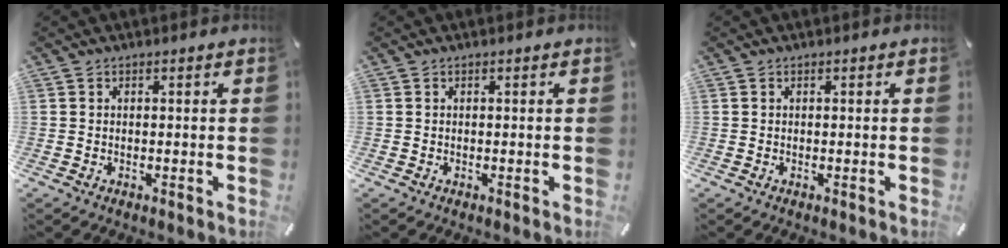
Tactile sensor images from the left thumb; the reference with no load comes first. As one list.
[{"total": 0.0}, {"total": 0.0}]